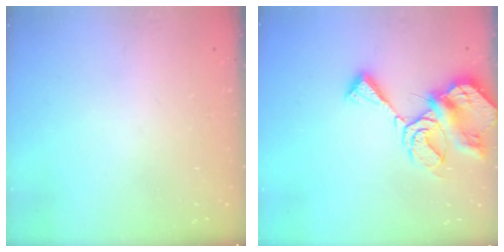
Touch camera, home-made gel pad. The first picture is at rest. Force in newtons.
{"total": 11.1, "press": 11.1, "slide": 0.8}